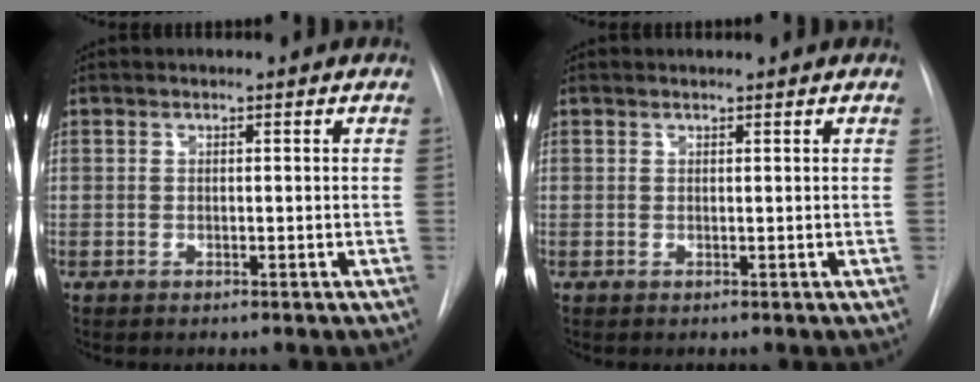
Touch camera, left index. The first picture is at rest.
{"total": 0.0}